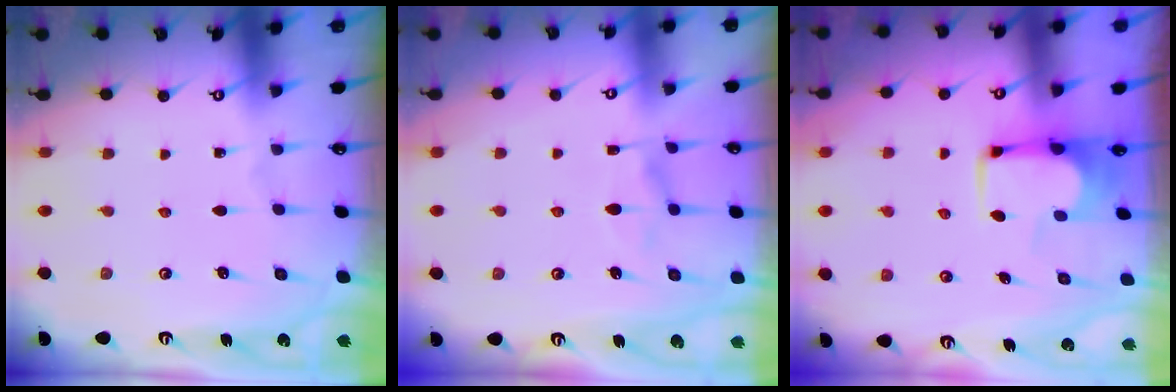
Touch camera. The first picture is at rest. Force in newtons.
{"total": 3.4, "press": 3.1, "slide": 1.3}
{"total": 3.5, "press": 3.5, "slide": 0.4}